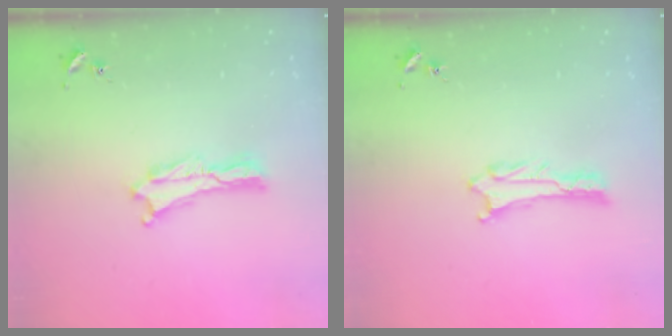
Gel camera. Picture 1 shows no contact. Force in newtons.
{"total": 1.0, "press": 1.0, "slide": 0.1}